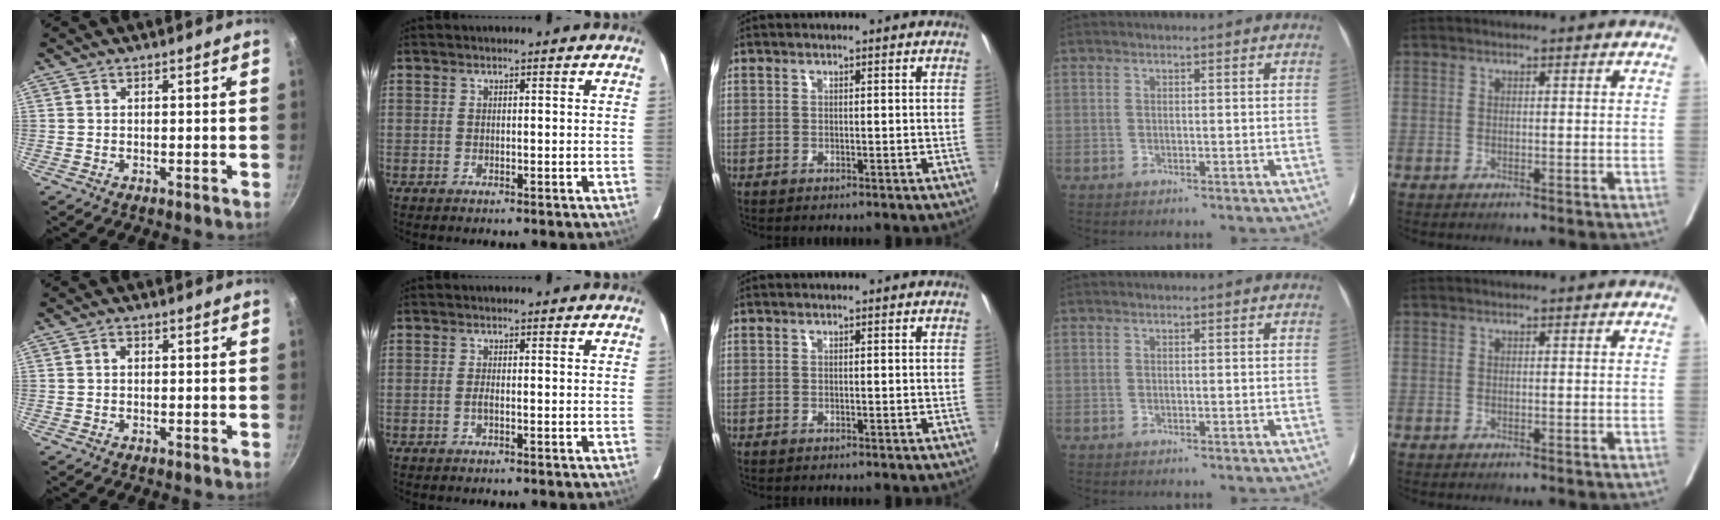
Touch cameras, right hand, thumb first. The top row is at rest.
{"thumb": {"total": 1.1, "force": [0.2, 0.9, 0.6], "torque": [-0.008, 0.004, 0.002]}, "index": {"total": 0.9, "force": [-0.4, 0.1, 0.8], "torque": [-0.018, -0.001, -0.007]}}